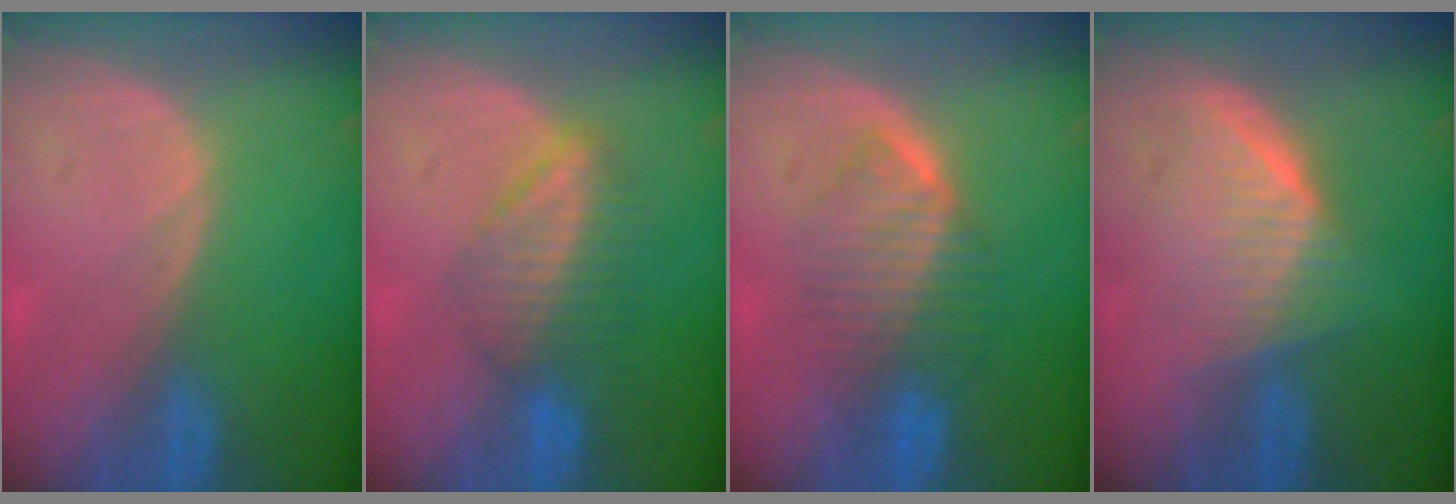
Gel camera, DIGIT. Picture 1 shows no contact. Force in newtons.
{"total": 6.6, "press": 5.9, "slide": 2.8}
{"total": 6.4, "press": 6.3, "slide": 1.0}
{"total": 5.9, "press": 5.9, "slide": 0.4}